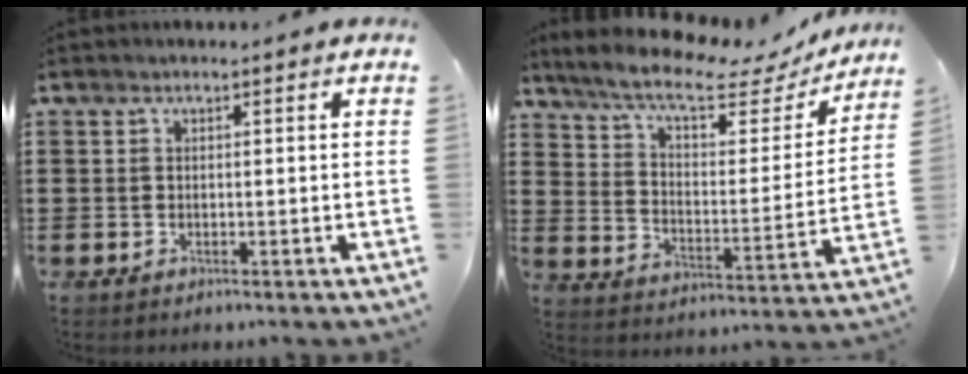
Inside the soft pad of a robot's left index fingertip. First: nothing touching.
{"total": 9.8, "force": [7.7, 2.3, 5.5], "torque": [-0.119, -0.039, 0.128]}